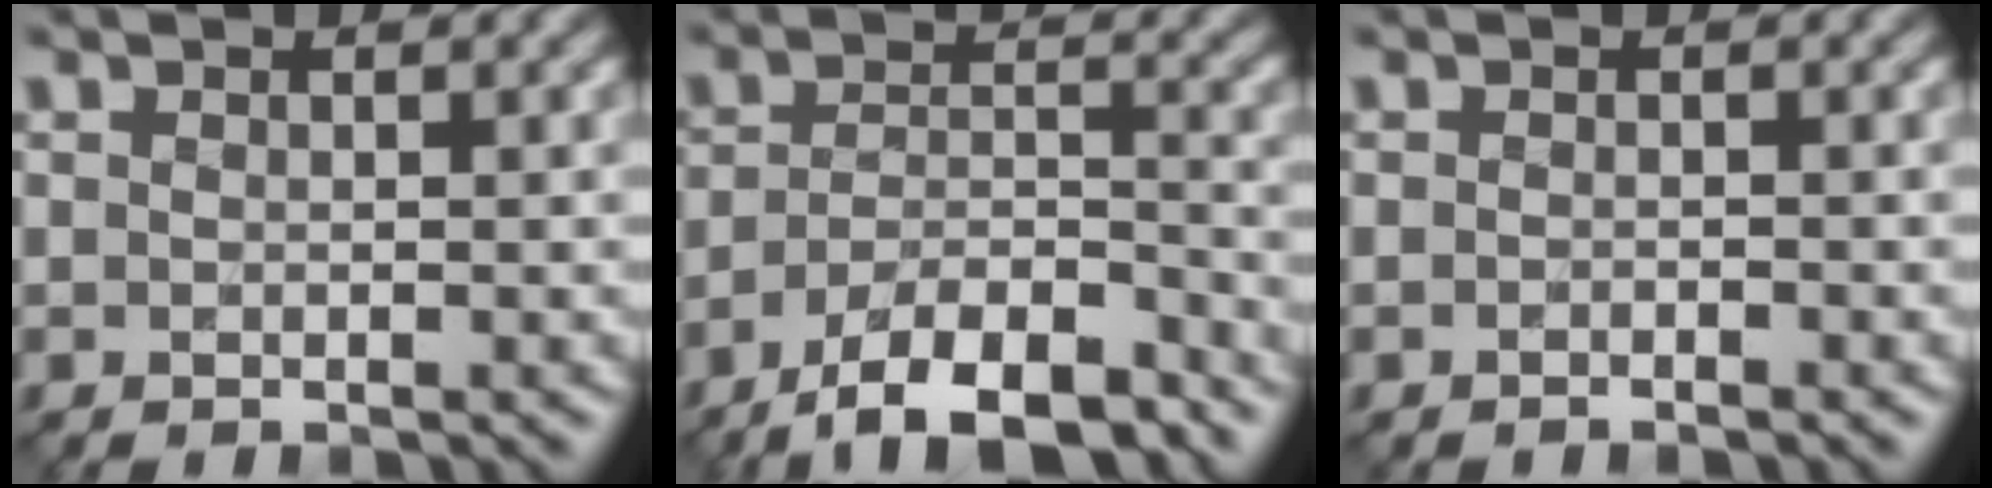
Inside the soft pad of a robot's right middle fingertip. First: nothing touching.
{"total": 9.9, "force": [-7.8, 2.8, 5.4], "torque": [-0.088, -0.008, -0.129]}
{"total": 0.5, "force": [-0.5, 0.0, 0.2], "torque": [0.000, 0.003, -0.008]}